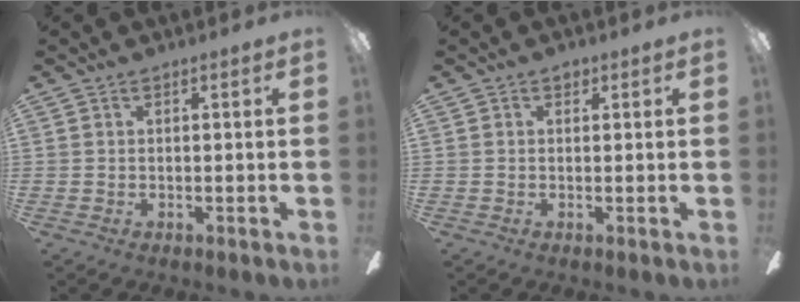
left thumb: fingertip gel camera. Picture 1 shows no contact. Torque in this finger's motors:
{"motor_torque": [-0.10, 0.06, -0.09, -0.04, 0.00]}